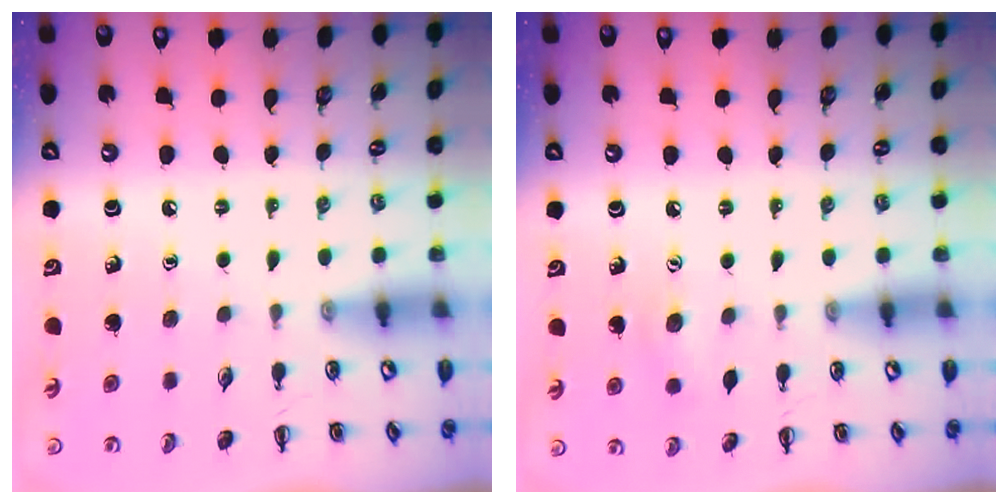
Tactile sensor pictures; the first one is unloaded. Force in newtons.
{"total": 5.4, "press": 5.3, "slide": 1.2}